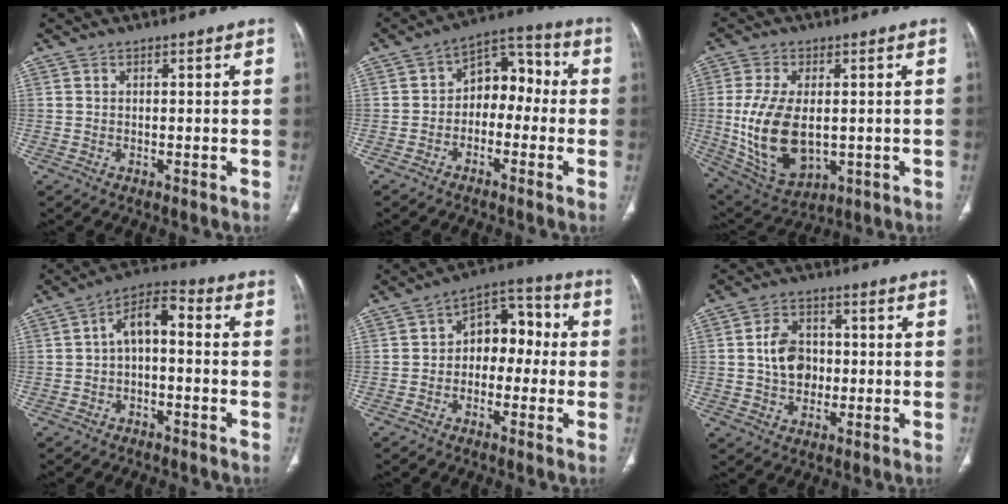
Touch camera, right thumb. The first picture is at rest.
{"total": 9.2, "force": [-1.4, 6.5, 6.3], "torque": [-0.053, 0.047, -0.040]}
{"total": 15.5, "force": [-0.7, 8.9, 12.7], "torque": [-0.247, -0.012, 0.012]}
{"total": 7.6, "force": [-0.4, 4.1, 6.4], "torque": [-0.098, 0.040, -0.020]}
{"total": 9.9, "force": [-0.4, 6.9, 7.1], "torque": [-0.060, 0.043, -0.023]}
{"total": 8.0, "force": [0.0, 6.0, 5.2], "torque": [-0.073, 0.010, -0.003]}